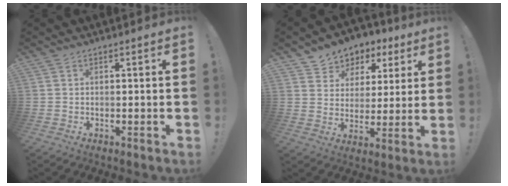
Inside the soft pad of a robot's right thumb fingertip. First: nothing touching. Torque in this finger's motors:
{"motor_torque": [0.13, 0.19, 0.01, 0.28, 0.02]}